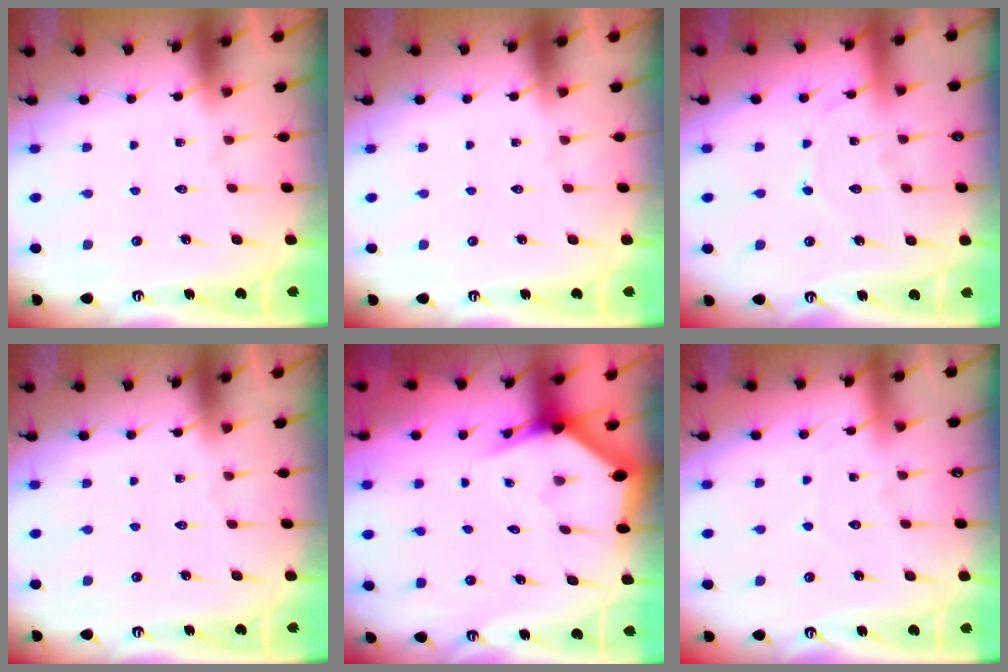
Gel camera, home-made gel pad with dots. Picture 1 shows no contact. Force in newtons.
{"total": 0.0}
{"total": 8.1, "press": 8.0, "slide": 0.8}
{"total": 0.0}
{"total": 2.9, "press": 2.9, "slide": 0.2}
{"total": 2.9, "press": 2.9, "slide": 0.3}